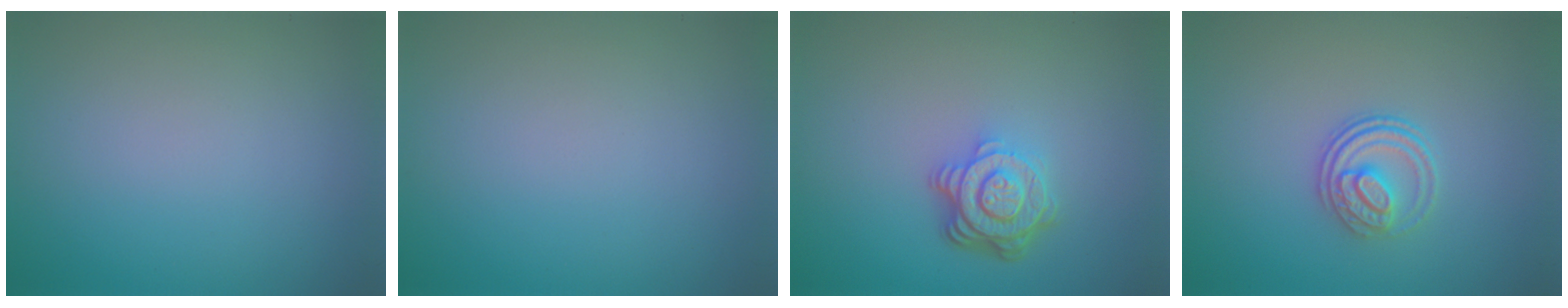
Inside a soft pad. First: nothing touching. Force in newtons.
{"total": 0.0}
{"total": 4.6, "press": 3.4, "slide": 3.0}
{"total": 3.1, "press": 2.7, "slide": 1.6}